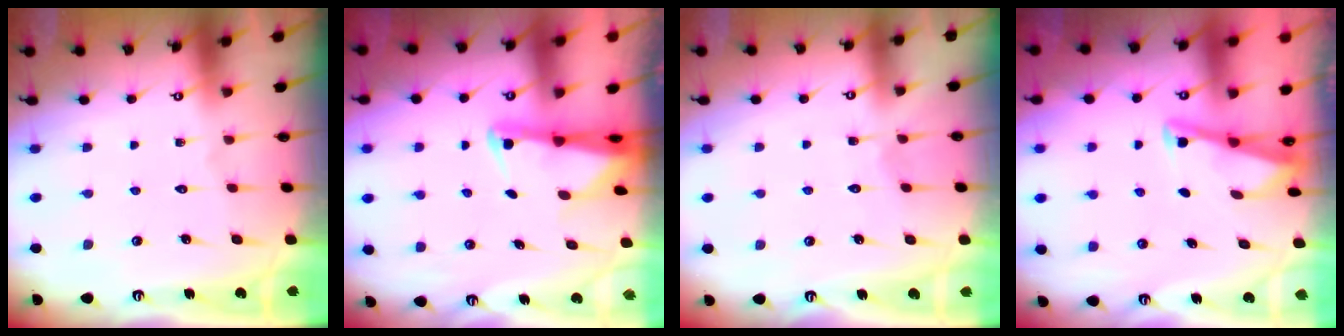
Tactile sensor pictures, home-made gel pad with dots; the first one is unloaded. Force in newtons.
{"total": 2.5, "press": 2.4, "slide": 0.5}
{"total": 2.6, "press": 2.5, "slide": 0.3}
{"total": 2.9, "press": 2.9, "slide": 0.3}